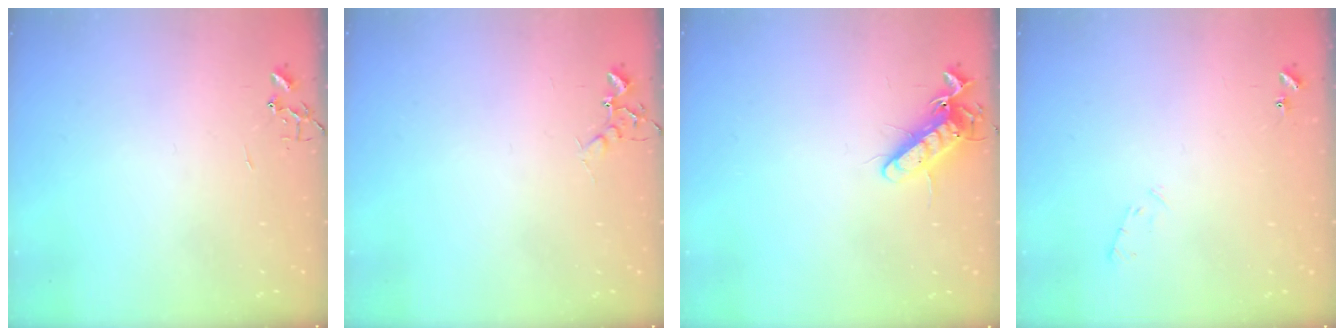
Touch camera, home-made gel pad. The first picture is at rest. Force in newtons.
{"total": 5.8, "press": 5.7, "slide": 1.0}
{"total": 11.7, "press": 11.6, "slide": 1.7}
{"total": 5.3, "press": 5.2, "slide": 0.9}